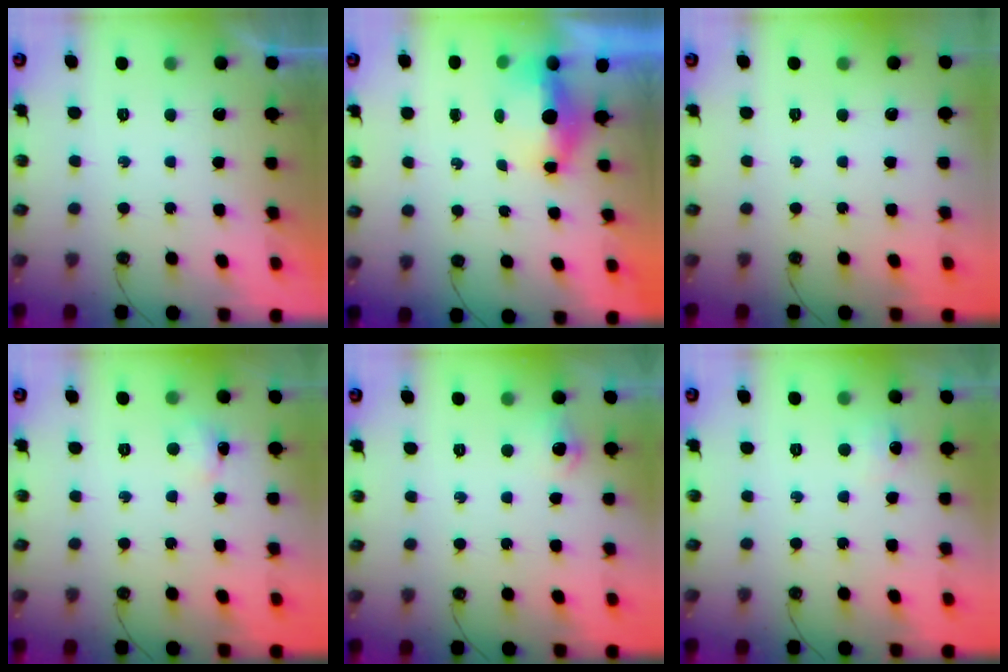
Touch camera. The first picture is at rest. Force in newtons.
{"total": 14.6, "press": 7.0, "slide": 12.8}
{"total": 0.0}
{"total": 2.7, "press": 2.6, "slide": 0.5}
{"total": 7.2, "press": 7.2, "slide": 1.0}
{"total": 5.6, "press": 5.6, "slide": 0.6}